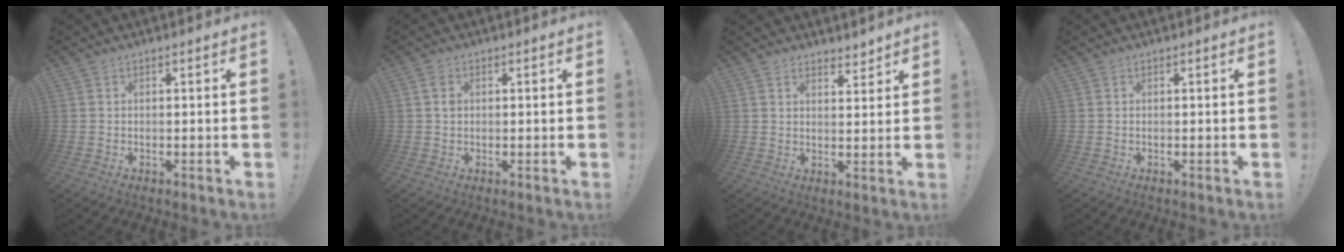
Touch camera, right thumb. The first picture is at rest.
{"total": 1.9, "force": [0.4, 1.5, 1.2], "torque": [-0.018, 0.003, 0.005]}
{"total": 3.7, "force": [3.3, 1.3, 1.0], "torque": [0.003, -0.028, 0.057]}
{"total": 0.0}